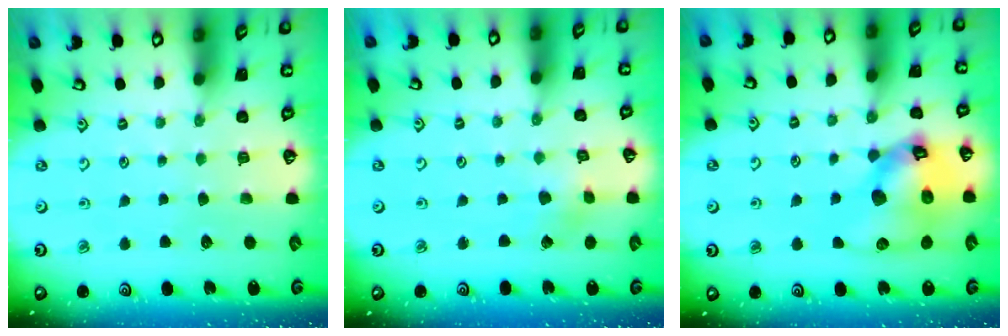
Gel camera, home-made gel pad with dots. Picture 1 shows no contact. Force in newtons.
{"total": 2.4, "press": 2.4, "slide": 0.3}
{"total": 17.8, "press": 17.6, "slide": 2.4}